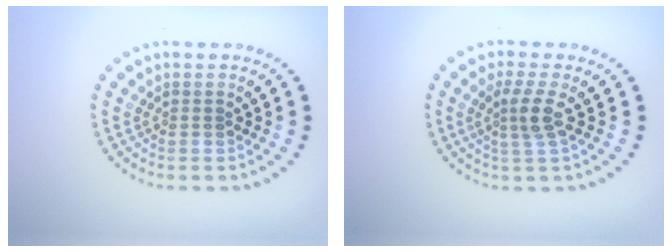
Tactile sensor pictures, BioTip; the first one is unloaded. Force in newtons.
{"total": 2.3, "press": 1.8, "slide": 1.5}